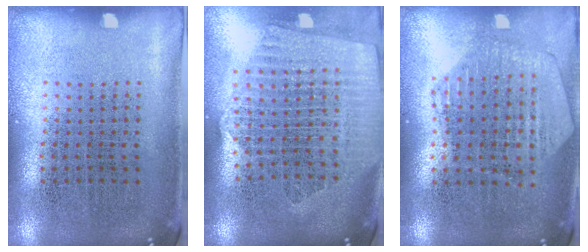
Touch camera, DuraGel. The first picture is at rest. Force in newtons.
{"total": 2.3, "press": 2.0, "slide": 1.1}
{"total": 0.8, "press": 0.8, "slide": 0.1}